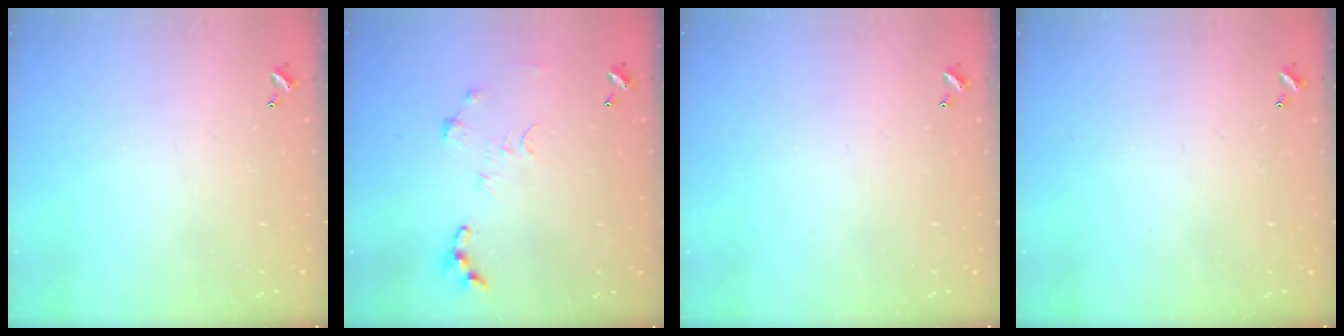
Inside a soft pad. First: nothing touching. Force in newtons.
{"total": 0.7, "press": 0.7, "slide": 0.1}
{"total": 0.0}
{"total": 0.0}